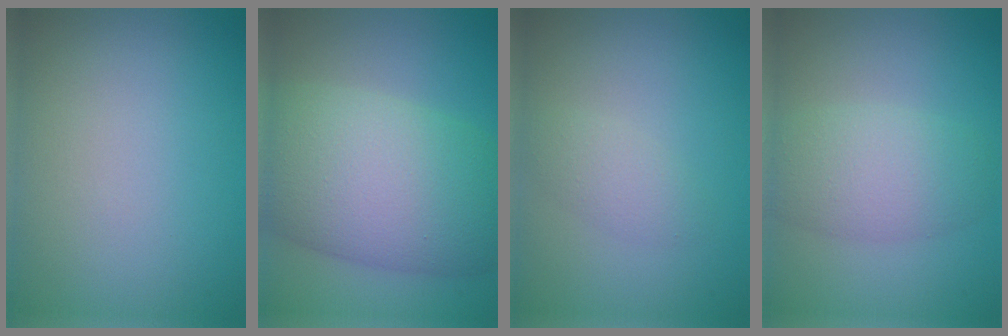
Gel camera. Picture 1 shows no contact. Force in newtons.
{"total": 12.0, "press": 12.0, "slide": 0.5}
{"total": 1.7, "press": 1.7, "slide": 0.0}
{"total": 4.3, "press": 4.3, "slide": 0.2}